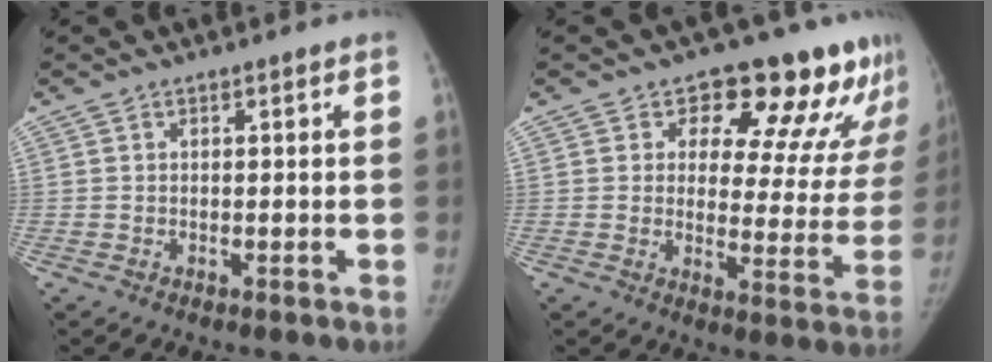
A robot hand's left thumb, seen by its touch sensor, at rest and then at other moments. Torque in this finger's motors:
{"motor_torque": [0.01, 0.14, 0.58, -0.26, 0.02]}